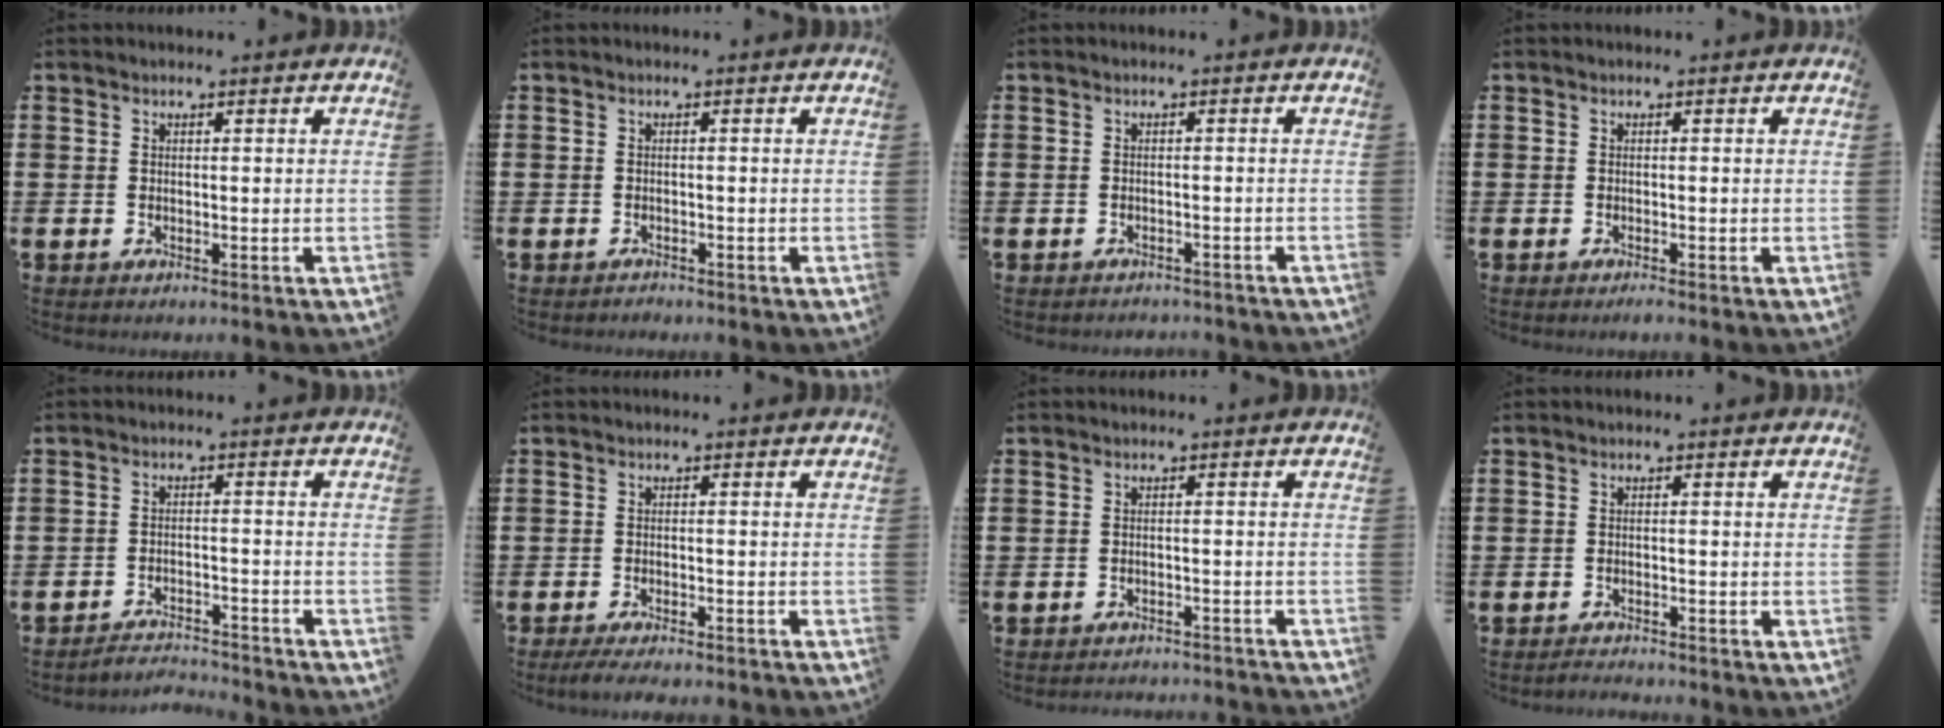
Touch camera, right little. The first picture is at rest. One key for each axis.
{"total": 0.6, "fx": -0.5, "fy": 0.1, "fz": -0.1, "tx": 0.000, "ty": -0.001, "tz": -0.012}
{"total": 1.0, "fx": -1.0, "fy": 0.0, "fz": -0.1, "tx": -0.002, "ty": 0.002, "tz": -0.022}
{"total": 0.6, "fx": -0.4, "fy": 0.0, "fz": 0.4, "tx": -0.008, "ty": -0.003, "tz": -0.008}
{"total": 2.8, "fx": -2.8, "fy": -0.1, "fz": -0.2, "tx": -0.004, "ty": 0.004, "tz": -0.062}
{"total": 1.9, "fx": -1.7, "fy": 0.0, "fz": 0.9, "tx": -0.013, "ty": 0.004, "tz": -0.033}
{"total": 1.5, "fx": -1.4, "fy": -0.1, "fz": -0.1, "tx": -0.001, "ty": 0.005, "tz": -0.031}
{"total": 1.1, "fx": -1.1, "fy": 0.0, "fz": 0.0, "tx": -0.004, "ty": 0.001, "tz": -0.023}